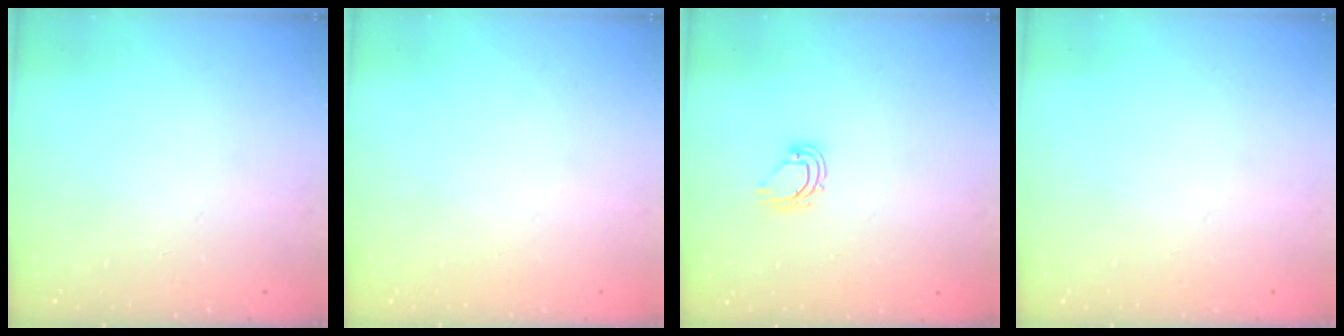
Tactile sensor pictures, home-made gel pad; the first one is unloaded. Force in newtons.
{"total": 0.0}
{"total": 5.4, "press": 5.4, "slide": 0.3}
{"total": 0.0}